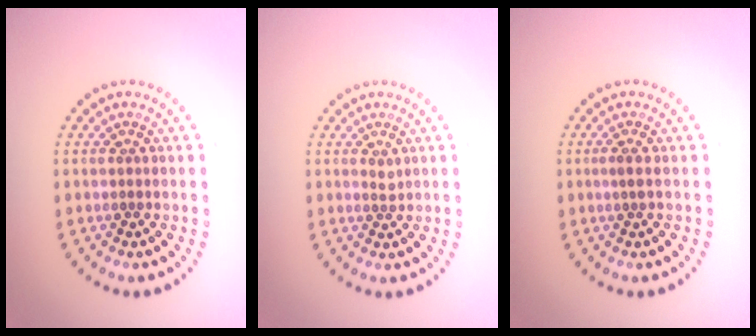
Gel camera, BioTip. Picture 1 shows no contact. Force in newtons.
{"total": 0.6, "press": 0.6, "slide": 0.3}
{"total": 0.7, "press": 0.5, "slide": 0.5}